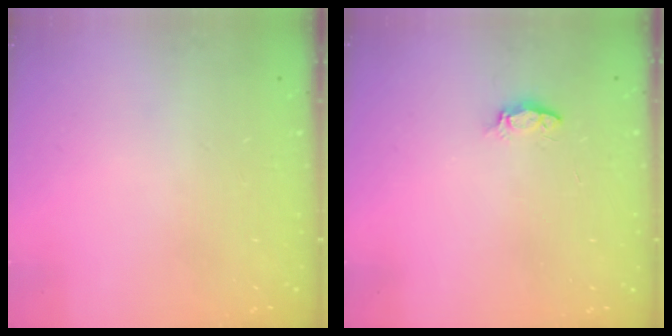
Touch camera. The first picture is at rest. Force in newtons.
{"total": 3.1, "press": 3.1, "slide": 0.4}